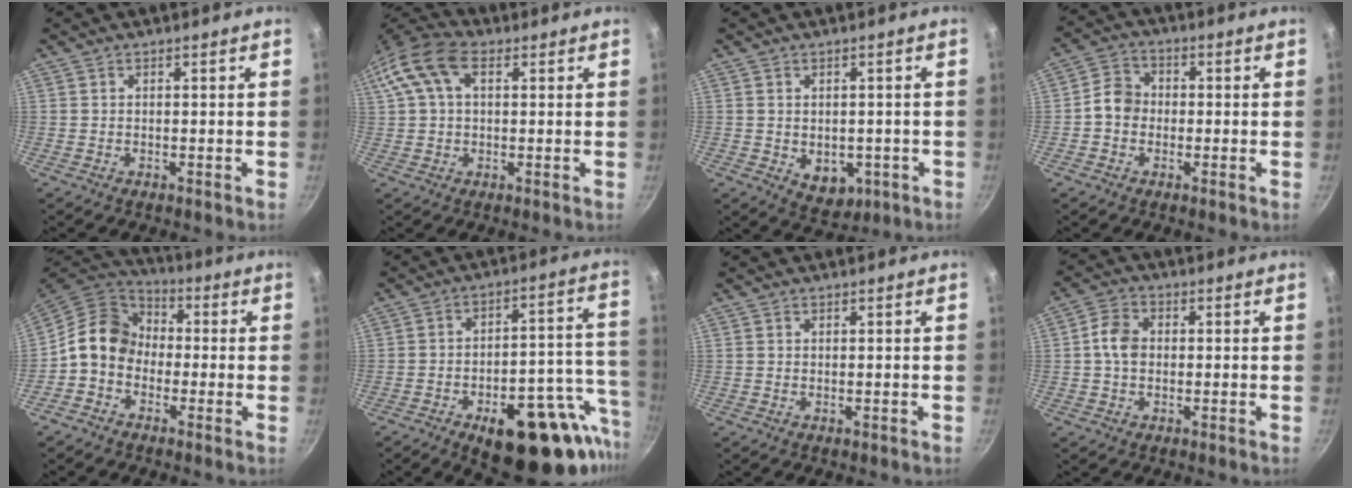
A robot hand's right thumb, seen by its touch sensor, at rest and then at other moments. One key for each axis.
{"total": 13.4, "fx": 4.1, "fy": 8.4, "fz": 9.6, "tx": -0.199, "ty": 0.031, "tz": 0.062}
{"total": 6.5, "fx": -1.4, "fy": 4.8, "fz": 4.1, "tx": -0.032, "ty": -0.001, "tz": -0.004}
{"total": 5.6, "fx": -0.8, "fy": 4.8, "fz": 2.7, "tx": -0.021, "ty": 0.018, "tz": -0.029}
{"total": 11.1, "fx": -1.5, "fy": 9.2, "fz": 6.0, "tx": -0.070, "ty": 0.040, "tz": -0.054}
{"total": 24.0, "fx": -11.3, "fy": 11.1, "fz": 18.0, "tx": -0.172, "ty": 0.048, "tz": -0.144}
{"total": 0.0}
{"total": 5.5, "fx": 0.0, "fy": 4.1, "fz": 3.6, "tx": -0.057, "ty": 0.015, "tz": -0.009}